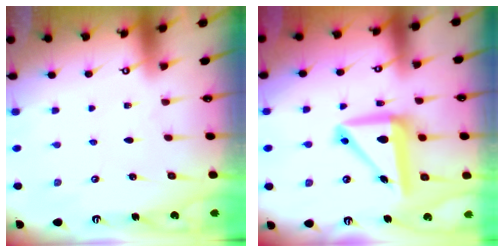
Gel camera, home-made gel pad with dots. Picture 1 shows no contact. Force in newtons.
{"total": 11.6, "press": 11.3, "slide": 2.7}